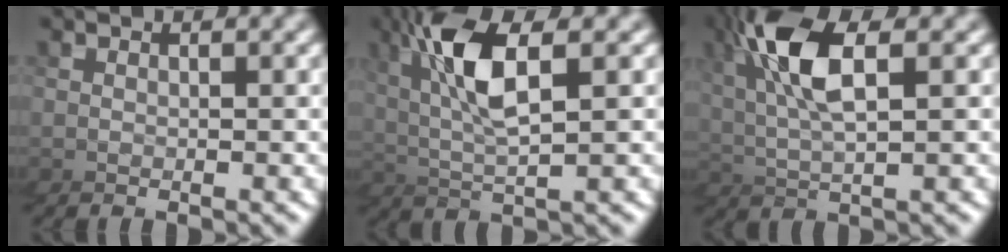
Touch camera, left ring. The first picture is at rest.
{"total": 6.1, "force": [3.2, 0.7, 5.1], "torque": [-0.148, 0.035, 0.046]}
{"total": 6.3, "force": [2.7, 2.0, 5.3], "torque": [-0.158, 0.016, 0.044]}